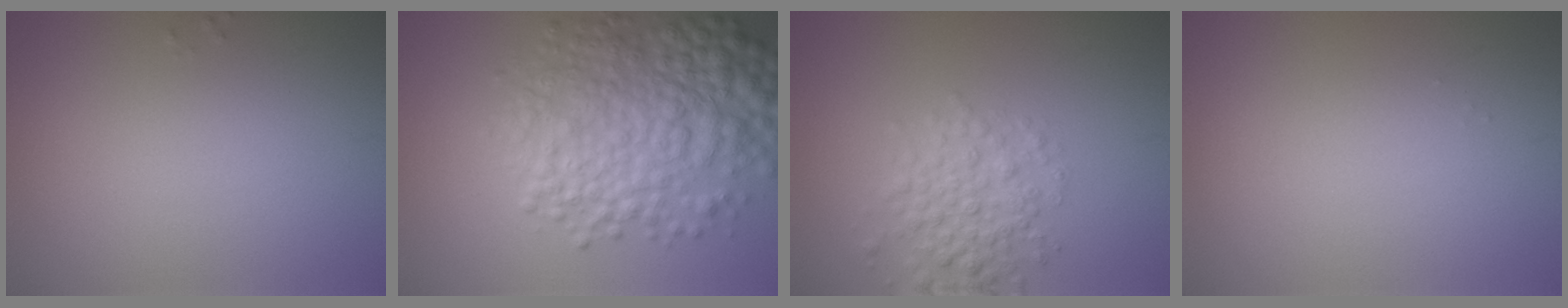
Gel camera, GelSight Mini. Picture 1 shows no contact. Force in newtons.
{"total": 7.9, "press": 7.9, "slide": 0.1}
{"total": 3.6, "press": 3.6, "slide": 0.1}
{"total": 0.0}